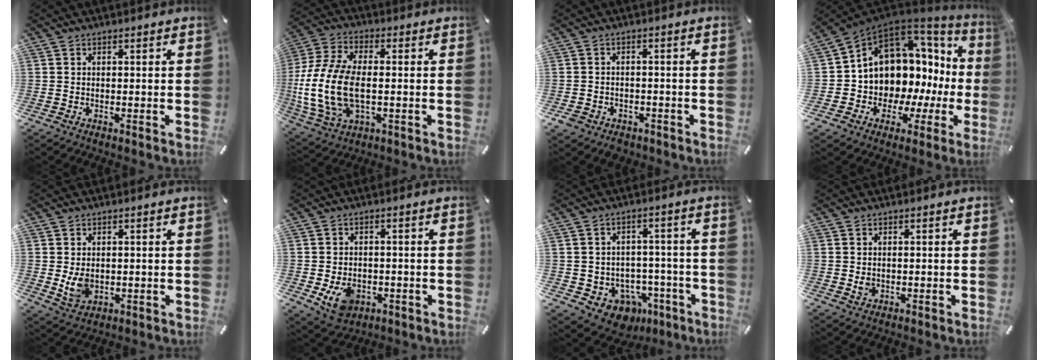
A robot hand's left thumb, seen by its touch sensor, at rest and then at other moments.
{"total": 16.0, "force": [-1.6, 9.3, 13.0], "torque": [-0.291, -0.007, -0.029]}
{"total": 3.3, "force": [-2.1, 2.5, 0.8], "torque": [-0.017, 0.008, -0.041]}
{"total": 12.4, "force": [3.4, 10.6, 5.6], "torque": [-0.089, -0.059, 0.073]}
{"total": 5.0, "force": [0.4, 3.9, 3.1], "torque": [-0.059, -0.009, 0.006]}
{"total": 7.1, "force": [-1.9, 5.7, 3.8], "torque": [-0.061, 0.003, -0.034]}
{"total": 8.1, "force": [-3.7, 6.8, 2.3], "torque": [-0.024, 0.022, -0.053]}
{"total": 1.3, "force": [0.2, 1.1, 0.6], "torque": [-0.004, 0.001, 0.001]}